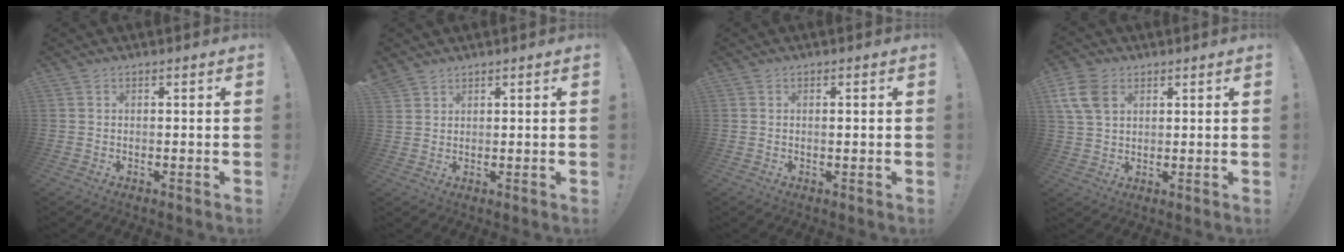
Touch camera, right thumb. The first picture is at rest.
{"total": 2.8, "force": [2.3, 1.4, 0.4], "torque": [-0.010, -0.013, 0.046]}
{"total": 0.7, "force": [0.1, -0.1, 0.7], "torque": [-0.007, -0.003, 0.001]}
{"total": 10.6, "force": [4.3, 7.5, 6.1], "torque": [-0.127, -0.005, 0.085]}